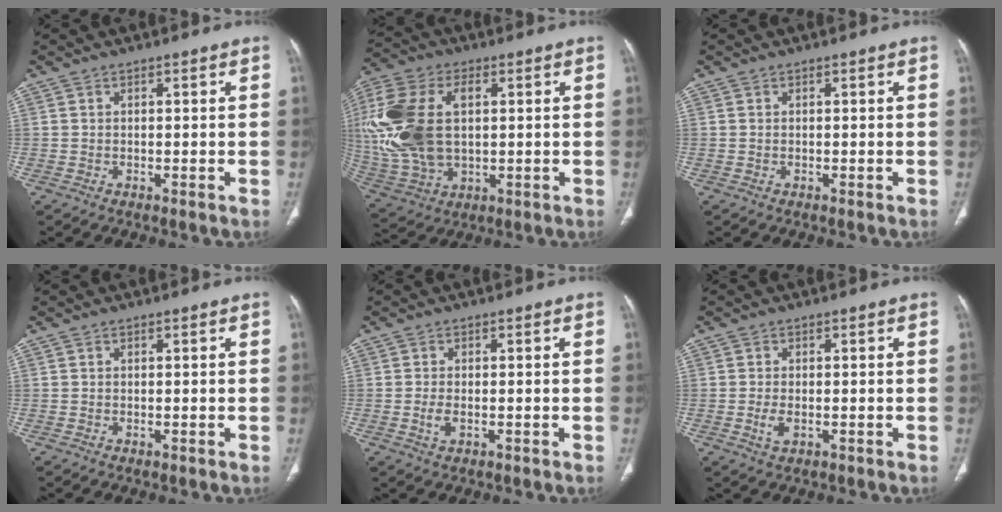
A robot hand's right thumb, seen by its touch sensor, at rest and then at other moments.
{"total": 21.7, "force": [2.3, 13.1, 17.1], "torque": [-0.400, -0.002, 0.048]}
{"total": 0.0}
{"total": 0.0}
{"total": 2.5, "force": [-0.6, 1.3, 2.0], "torque": [-0.046, -0.001, -0.012]}
{"total": 2.7, "force": [-0.7, 1.4, 2.2], "torque": [-0.049, -0.003, -0.012]}